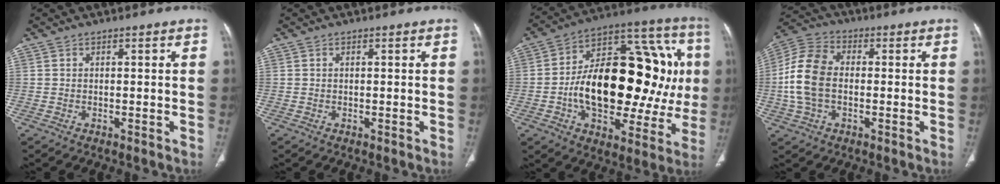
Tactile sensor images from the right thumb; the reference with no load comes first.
{"total": 0.0}
{"total": 32.0, "force": [0.4, 16.4, 27.5], "torque": [-0.395, 0.043, 0.015]}
{"total": 12.1, "force": [-0.7, 8.0, 9.0], "torque": [-0.186, 0.026, -0.019]}